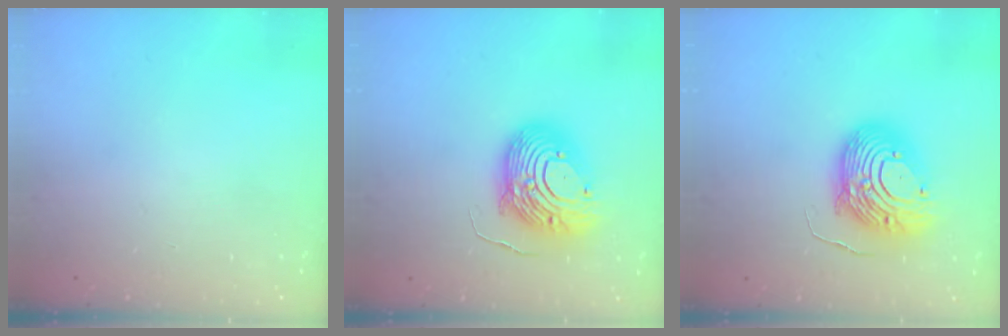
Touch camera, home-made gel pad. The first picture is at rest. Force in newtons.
{"total": 19.1, "press": 19.0, "slide": 1.8}
{"total": 19.1, "press": 19.0, "slide": 1.8}